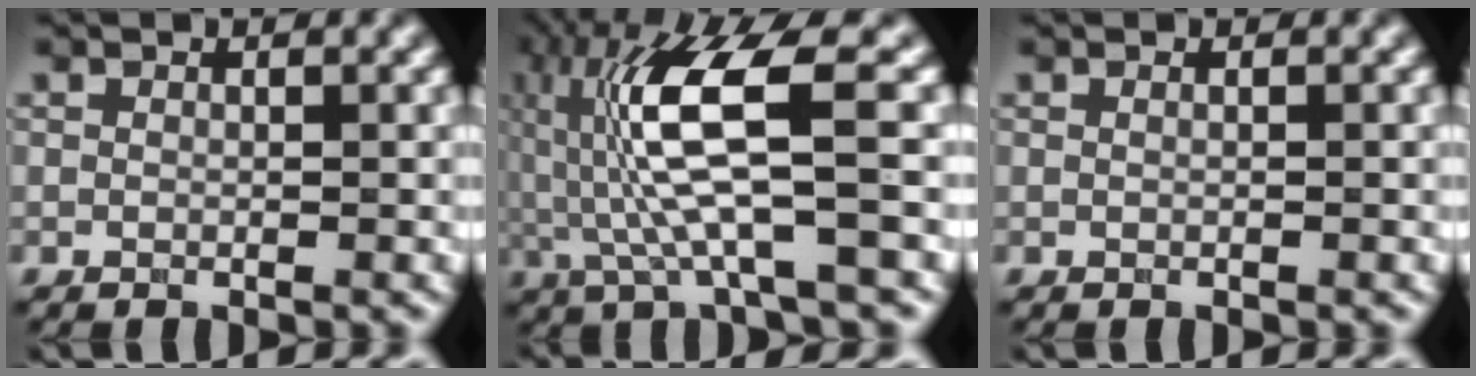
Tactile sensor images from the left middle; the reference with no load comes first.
{"total": 9.0, "force": [0.6, 1.9, 8.8], "torque": [-0.188, 0.006, 0.019]}
{"total": 0.7, "force": [0.2, 0.5, 0.5], "torque": [-0.003, -0.004, -0.008]}